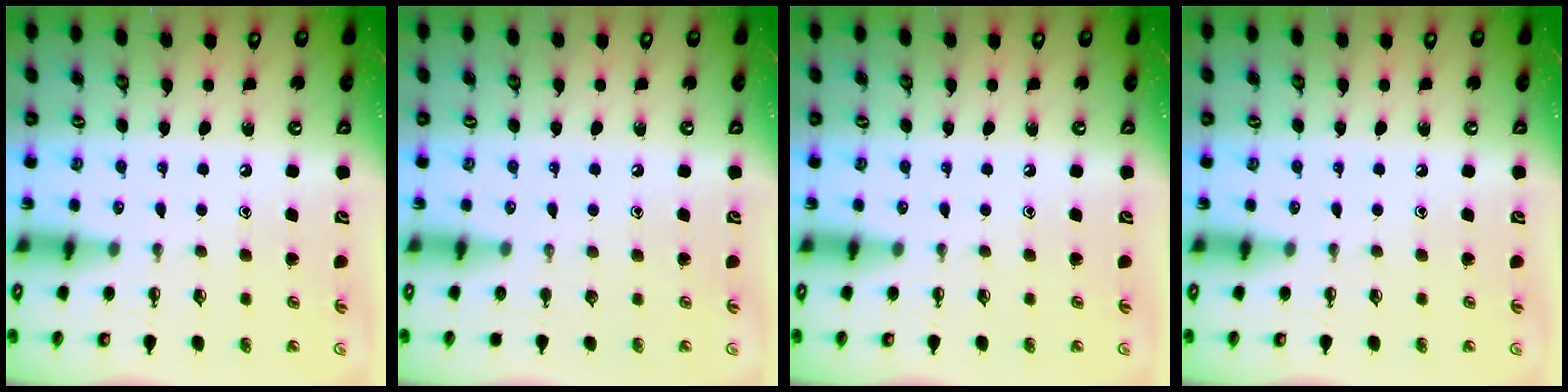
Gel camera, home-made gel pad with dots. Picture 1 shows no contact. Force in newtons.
{"total": 0.0}
{"total": 0.0}
{"total": 0.0}